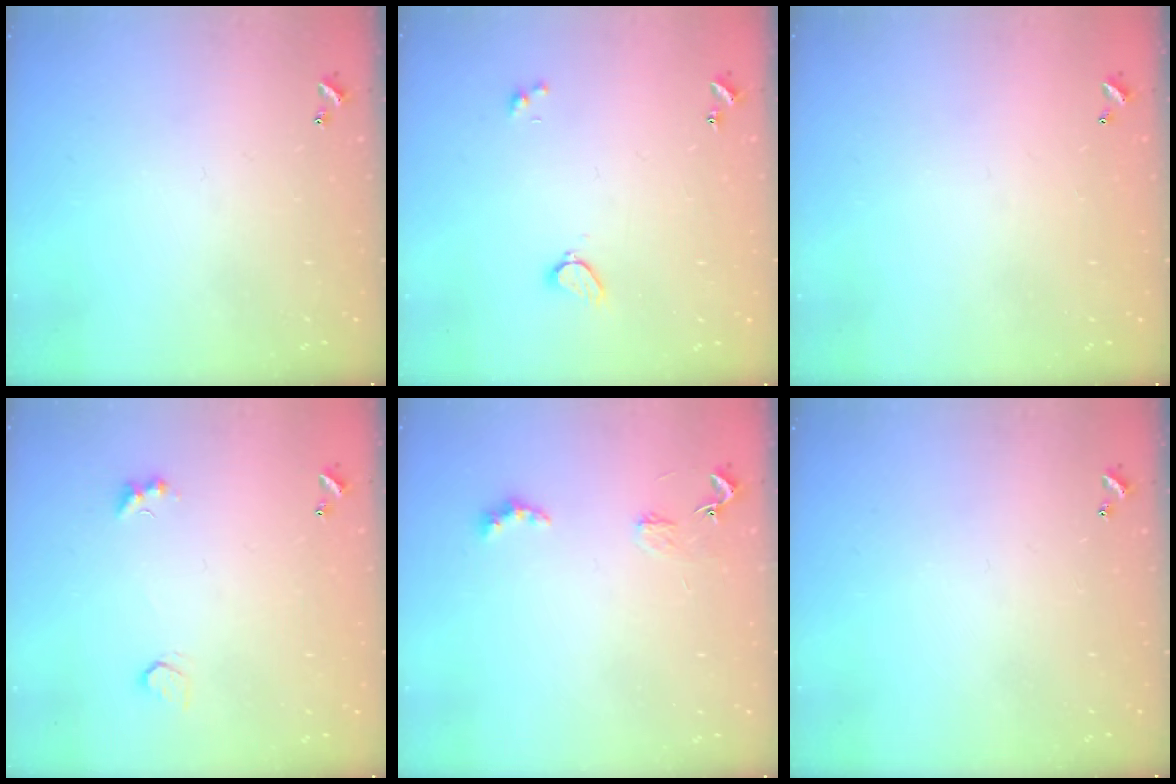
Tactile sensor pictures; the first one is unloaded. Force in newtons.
{"total": 2.0, "press": 2.0, "slide": 0.5}
{"total": 2.9, "press": 2.9, "slide": 0.1}
{"total": 2.8, "press": 2.6, "slide": 1.0}
{"total": 2.8, "press": 2.7, "slide": 0.5}
{"total": 0.0}